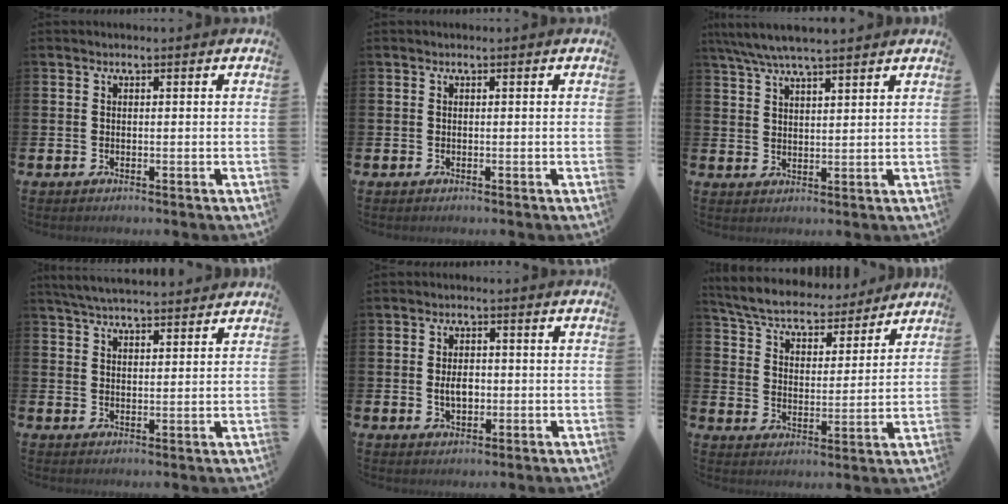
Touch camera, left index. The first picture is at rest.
{"total": 0.0}
{"total": 5.8, "force": [5.3, 0.5, 2.3], "torque": [-0.067, -0.012, 0.098]}
{"total": 4.8, "force": [4.6, 0.5, 1.0], "torque": [-0.039, -0.013, 0.087]}
{"total": 3.1, "force": [-0.2, 1.9, 2.4], "torque": [-0.031, -0.001, -0.008]}
{"total": 6.4, "force": [6.0, 1.6, 1.3], "torque": [-0.063, -0.044, 0.103]}